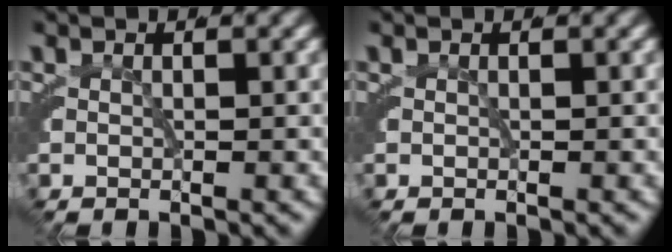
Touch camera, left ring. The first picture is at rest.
{"total": 0.0}